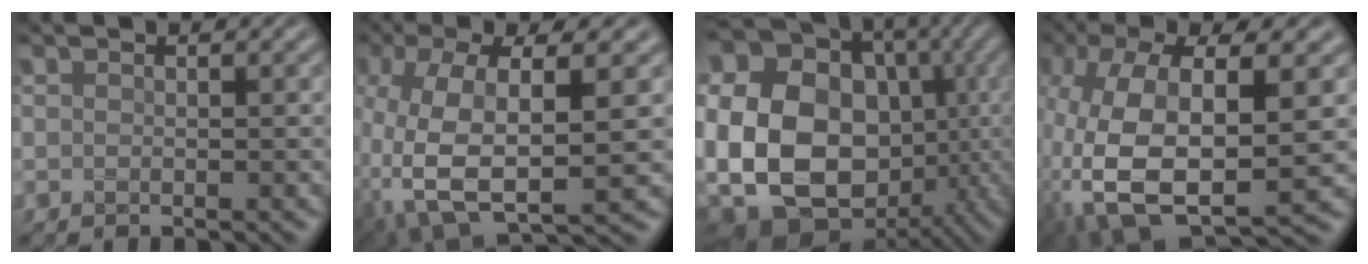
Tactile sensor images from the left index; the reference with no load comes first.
{"total": 11.6, "force": [-2.0, 5.0, 10.3], "torque": [-0.223, -0.006, -0.035]}
{"total": 23.1, "force": [-1.7, 19.5, 12.3], "torque": [-0.257, -0.004, -0.072]}
{"total": 14.0, "force": [-0.9, 6.6, 12.3], "torque": [-0.274, -0.003, -0.013]}